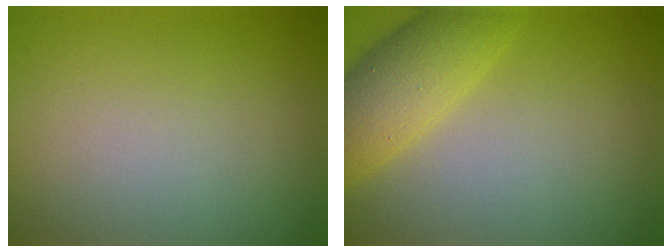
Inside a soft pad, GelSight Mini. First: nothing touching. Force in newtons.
{"total": 5.0, "press": 5.0, "slide": 0.2}